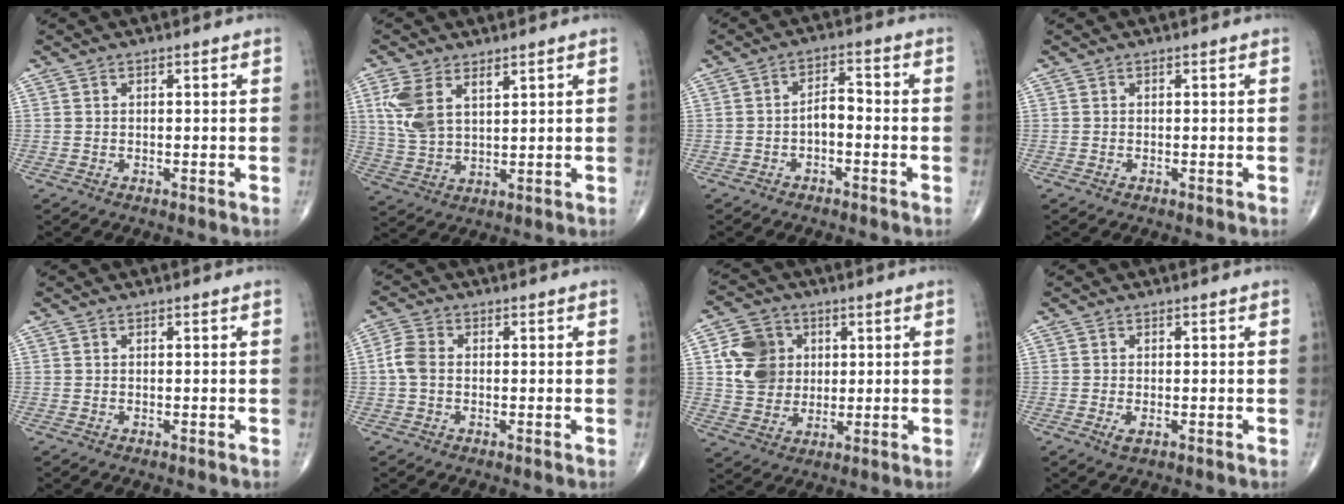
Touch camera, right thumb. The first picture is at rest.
{"total": 8.2, "force": [3.8, 4.4, 5.8], "torque": [-0.116, -0.006, 0.083]}
{"total": 3.8, "force": [-1.3, 1.9, 3.0], "torque": [-0.041, 0.027, -0.028]}
{"total": 0.0}
{"total": 0.0}
{"total": 3.9, "force": [-0.3, 2.7, 2.8], "torque": [-0.063, 0.010, -0.013]}
{"total": 10.3, "force": [2.1, 8.8, 4.8], "torque": [-0.055, -0.003, 0.040]}
{"total": 1.5, "force": [-0.5, 0.7, 1.3], "torque": [-0.030, -0.004, -0.008]}